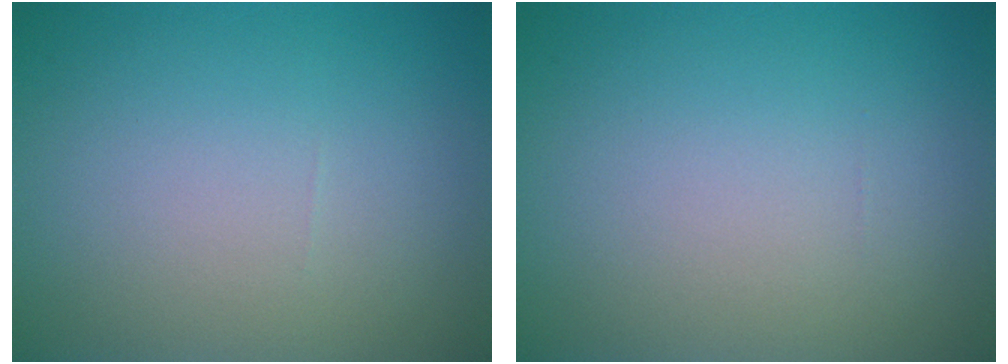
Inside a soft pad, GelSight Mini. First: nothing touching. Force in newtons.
{"total": 0.0}